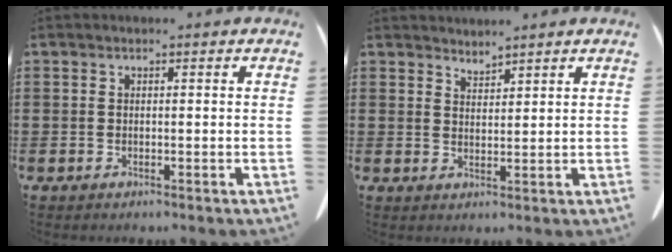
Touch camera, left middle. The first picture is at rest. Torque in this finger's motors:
{"motor_torque": [0.17, -0.10, -0.03, -0.02]}